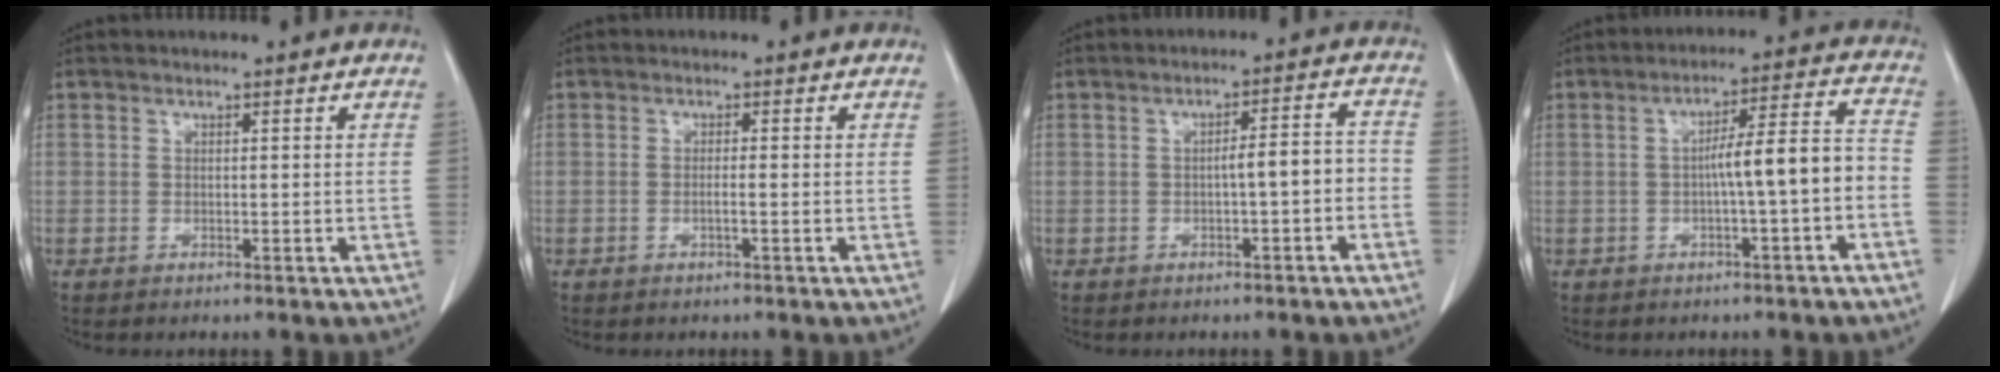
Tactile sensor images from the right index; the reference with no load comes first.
{"total": 1.0, "force": [-0.4, -0.2, 0.9], "torque": [-0.015, 0.002, -0.005]}
{"total": 4.3, "force": [-1.3, 0.9, 4.0], "torque": [-0.056, 0.021, -0.016]}
{"total": 7.9, "force": [-2.0, 0.4, 7.6], "torque": [-0.113, 0.030, -0.028]}